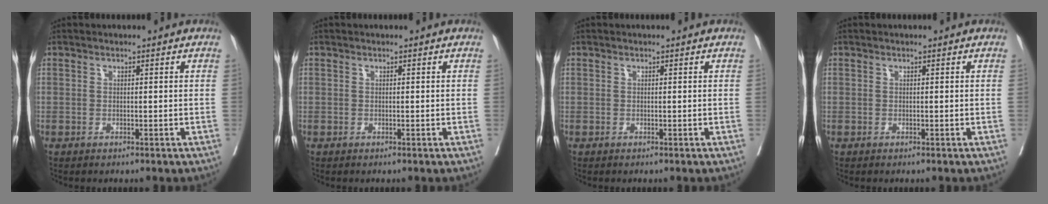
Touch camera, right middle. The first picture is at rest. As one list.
[{"total": 0.0}, {"total": 0.0}, {"total": 0.0}]